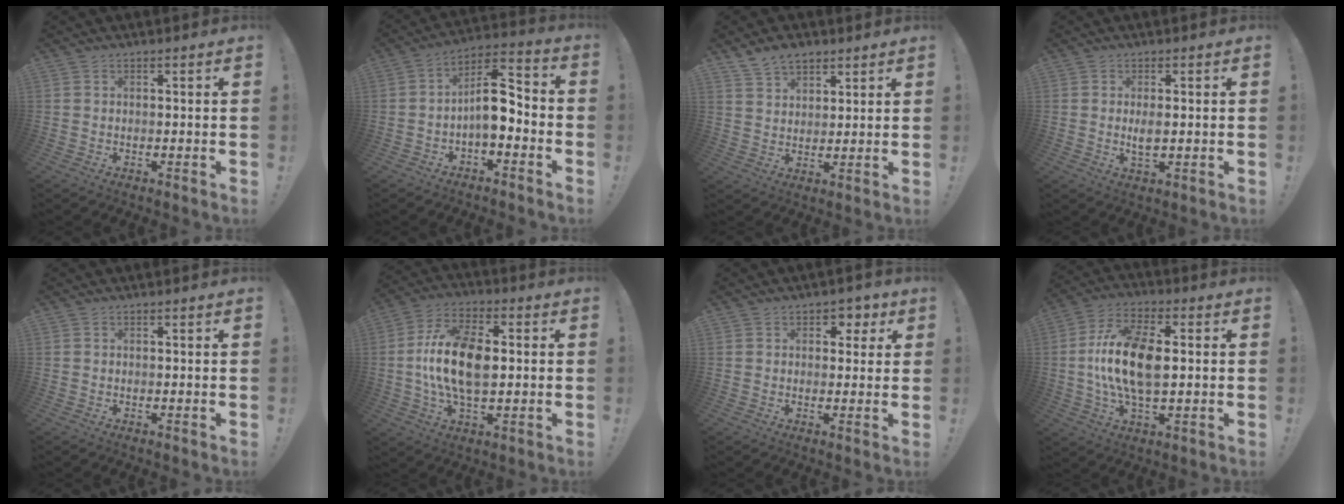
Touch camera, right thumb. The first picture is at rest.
{"total": 10.9, "force": [-2.2, 5.4, 9.2], "torque": [-0.151, 0.019, -0.040]}
{"total": 7.2, "force": [5.5, 4.1, 2.3], "torque": [-0.041, -0.026, 0.103]}
{"total": 3.5, "force": [0.3, 1.5, 3.1], "torque": [-0.049, -0.006, 0.002]}
{"total": 0.0}
{"total": 15.3, "force": [0.0, 8.3, 12.9], "torque": [-0.242, 0.002, -0.006]}
{"total": 4.2, "force": [1.8, 3.5, 1.5], "torque": [-0.005, -0.011, 0.028]}
{"total": 15.6, "force": [0.5, 7.5, 13.6], "torque": [-0.262, 0.000, 0.005]}